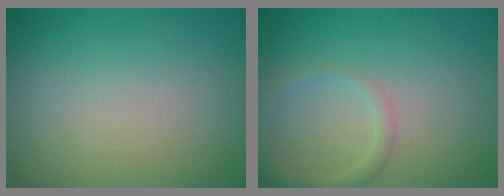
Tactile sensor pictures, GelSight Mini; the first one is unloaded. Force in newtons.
{"total": 2.1, "press": 2.1, "slide": 0.1}